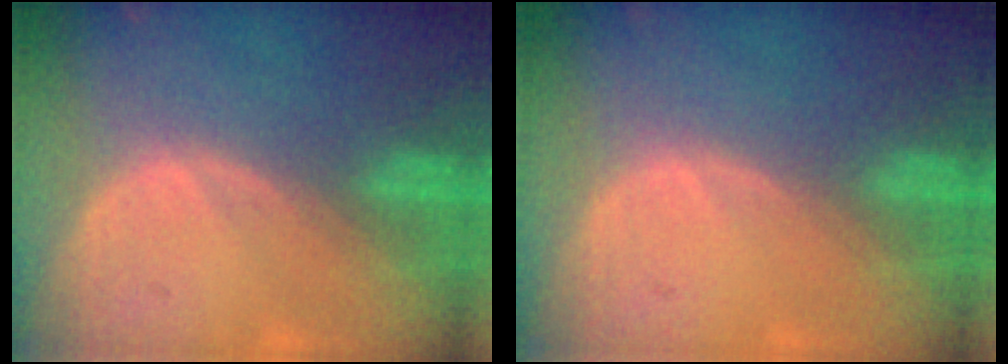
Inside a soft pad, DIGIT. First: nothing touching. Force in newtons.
{"total": 0.0}